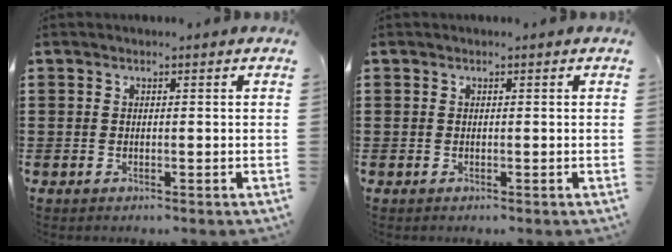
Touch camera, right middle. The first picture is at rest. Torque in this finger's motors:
{"motor_torque": [-0.01, 0.01, 0.00, 0.00]}